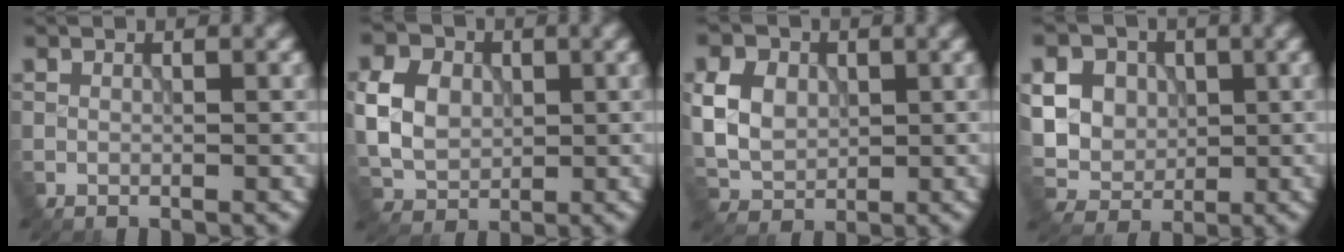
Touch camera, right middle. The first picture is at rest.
{"total": 5.9, "force": [0.7, 4.7, 3.5], "torque": [-0.087, 0.005, 0.009]}
{"total": 7.0, "force": [1.5, 5.6, 4.0], "torque": [-0.086, 0.022, 0.023]}
{"total": 12.3, "force": [3.5, 10.3, 5.7], "torque": [-0.124, 0.022, 0.051]}